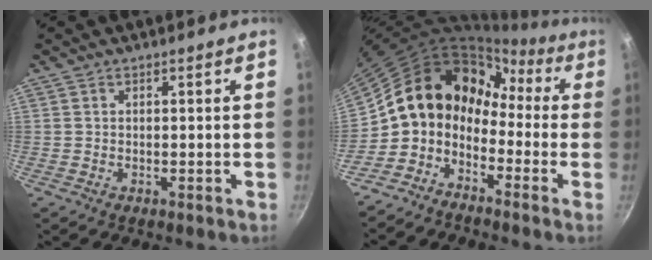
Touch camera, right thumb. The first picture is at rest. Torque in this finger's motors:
{"motor_torque": [2.44, 2.44, 0.36, -0.25, 0.51]}